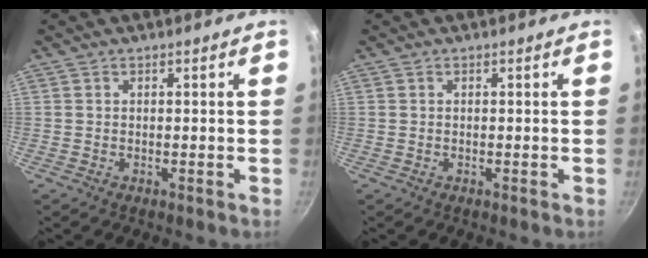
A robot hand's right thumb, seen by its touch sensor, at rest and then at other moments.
{"total": 0.0}